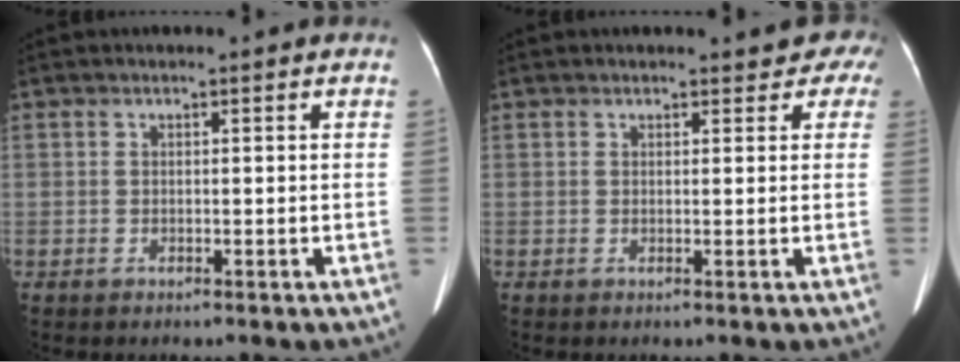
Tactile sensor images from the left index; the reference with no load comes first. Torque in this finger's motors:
{"motor_torque": [0.99, -1.15, 0.16, 0.04]}